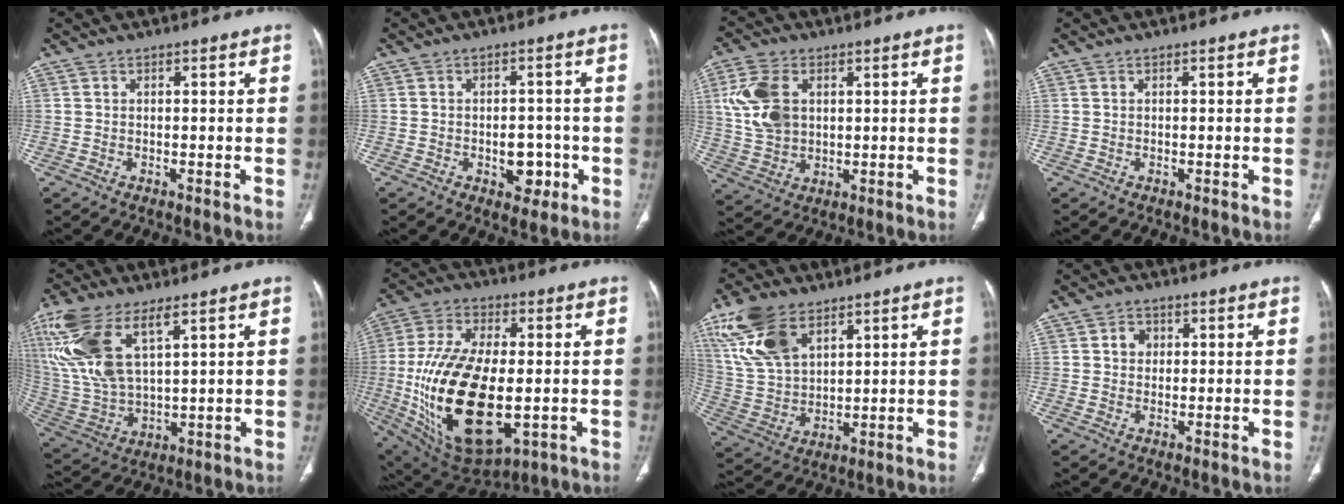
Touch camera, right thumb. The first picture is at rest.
{"total": 5.8, "force": [-1.8, 3.8, 4.1], "torque": [-0.027, 0.012, -0.017]}
{"total": 10.5, "force": [2.6, 7.2, 7.2], "torque": [-0.142, -0.003, 0.058]}
{"total": 0.0}
{"total": 17.9, "force": [8.3, 7.7, 13.9], "torque": [-0.314, -0.021, 0.175]}
{"total": 25.8, "force": [-3.3, 13.2, 21.9], "torque": [-0.432, -0.014, -0.032]}
{"total": 14.3, "force": [7.9, 7.8, 8.9], "torque": [-0.174, -0.016, 0.167]}
{"total": 2.7, "force": [0.6, 2.3, 1.2], "torque": [-0.005, 0.002, 0.007]}